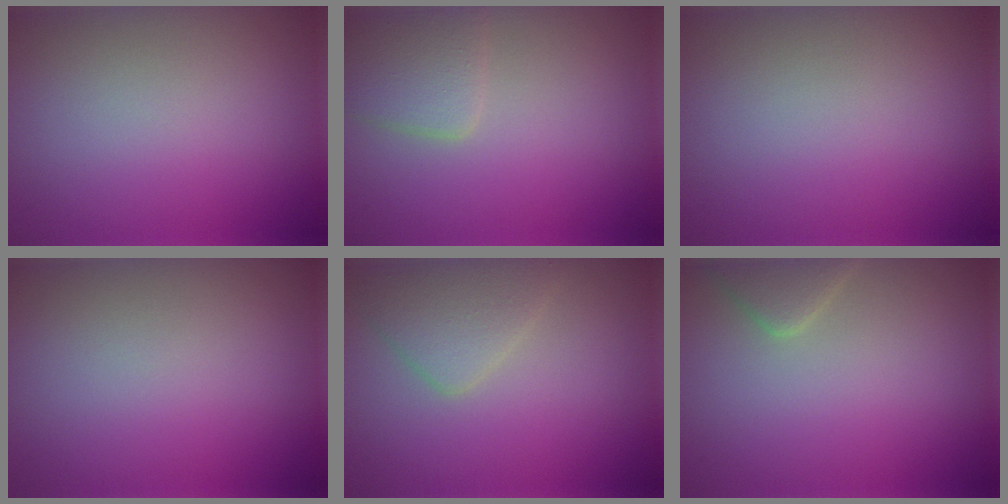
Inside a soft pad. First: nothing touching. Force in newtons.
{"total": 2.9, "press": 2.9, "slide": 0.2}
{"total": 0.0}
{"total": 0.0}
{"total": 2.8, "press": 2.8, "slide": 0.1}
{"total": 2.0, "press": 2.0, "slide": 0.1}